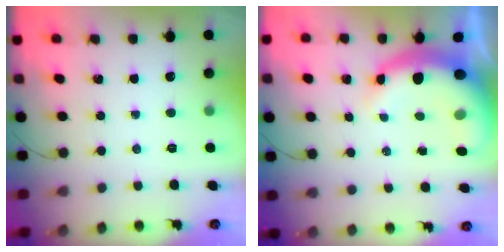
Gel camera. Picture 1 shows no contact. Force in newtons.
{"total": 10.5, "press": 10.3, "slide": 2.3}